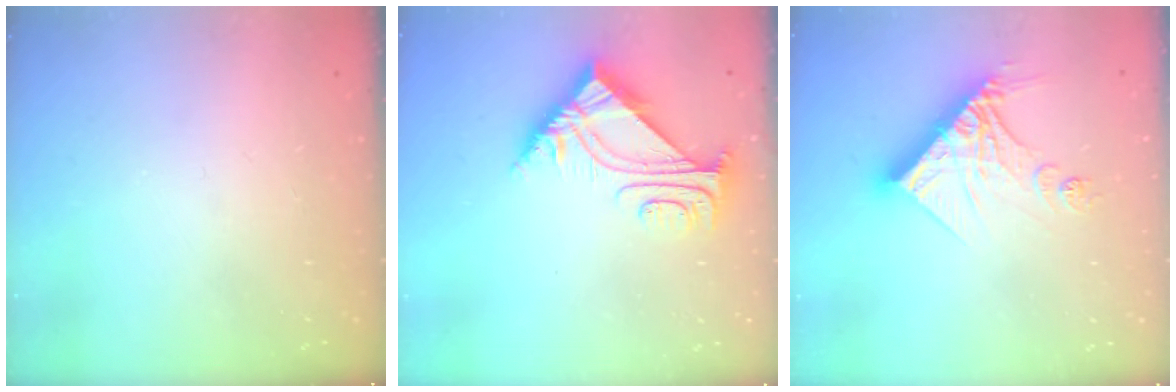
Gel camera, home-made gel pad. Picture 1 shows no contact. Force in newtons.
{"total": 7.0, "press": 7.0, "slide": 0.7}
{"total": 14.3, "press": 14.2, "slide": 1.4}